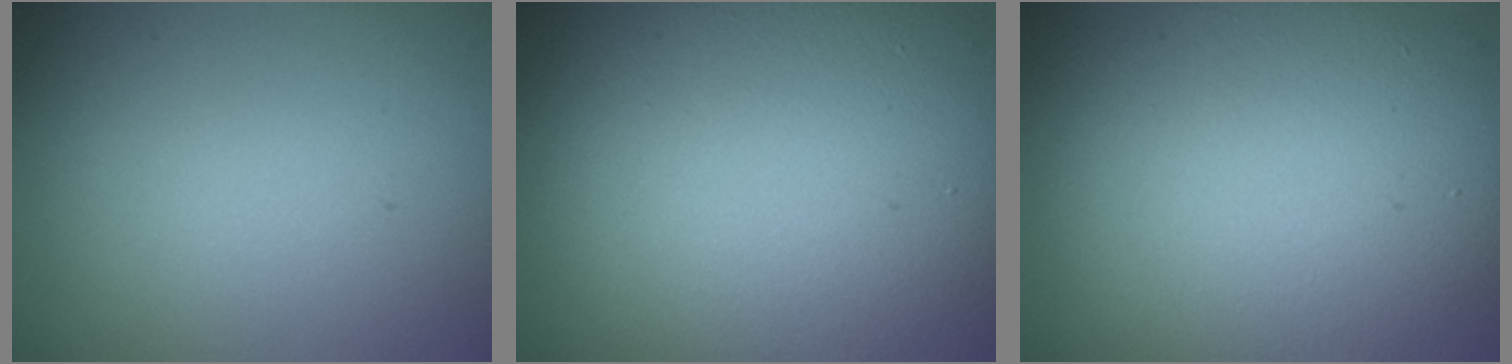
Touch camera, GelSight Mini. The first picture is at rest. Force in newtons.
{"total": 14.2, "press": 14.2, "slide": 1.1}
{"total": 12.1, "press": 12.1, "slide": 0.4}